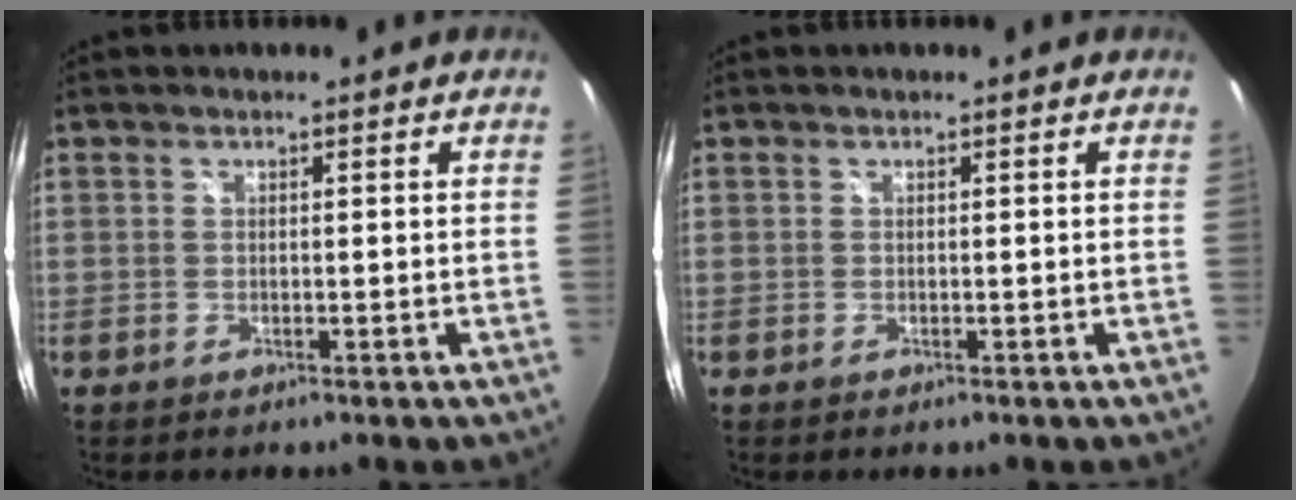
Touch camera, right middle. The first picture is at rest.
{"total": 0.0}